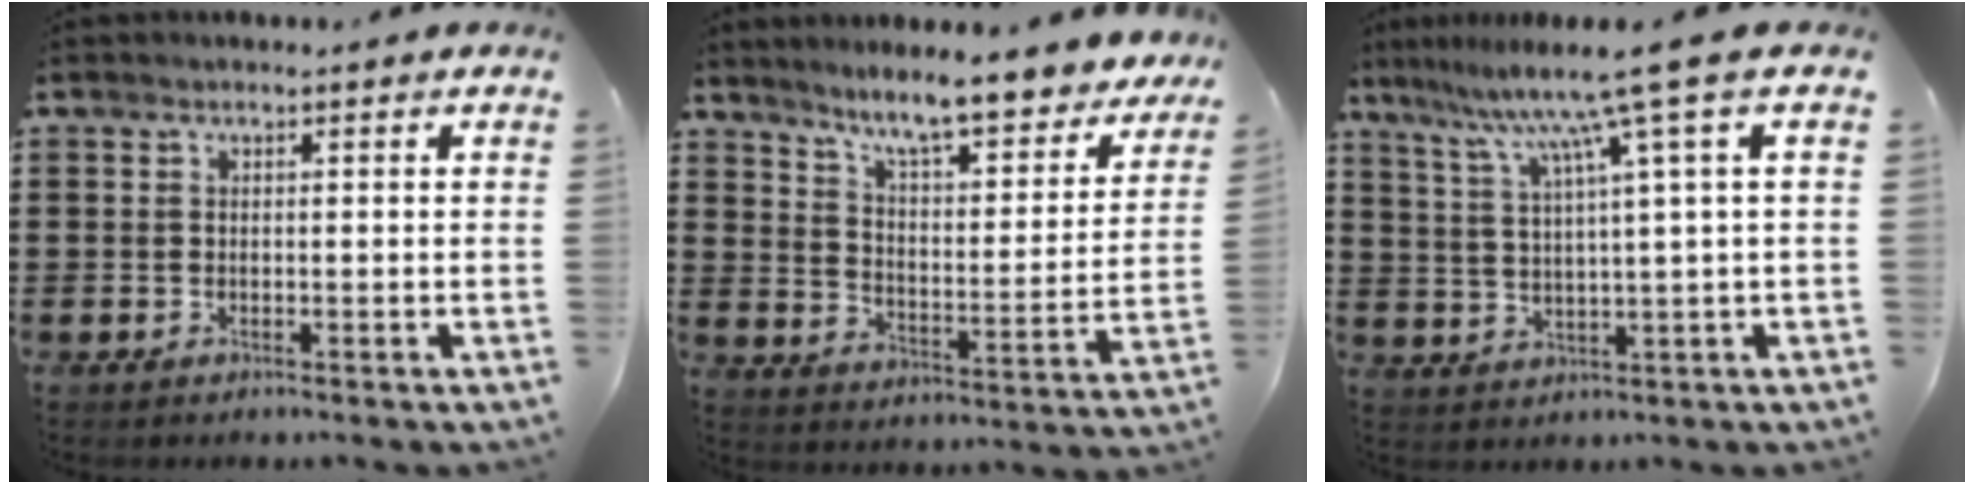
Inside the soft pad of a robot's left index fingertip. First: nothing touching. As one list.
[{"total": 7.8, "force": [6.9, -0.3, 3.6], "torque": [-0.089, -0.054, 0.114]}, {"total": 9.1, "force": [5.2, -1.6, 7.3], "torque": [-0.160, -0.025, 0.077]}]